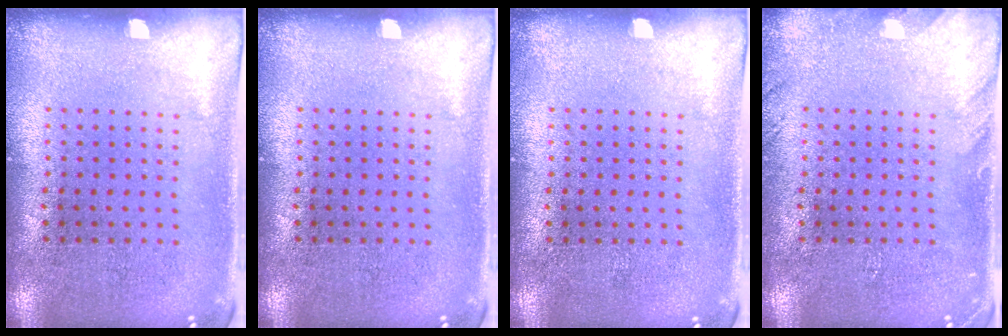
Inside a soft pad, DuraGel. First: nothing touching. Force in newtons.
{"total": 0.0}
{"total": 0.0}
{"total": 1.4, "press": 1.4, "slide": 0.1}